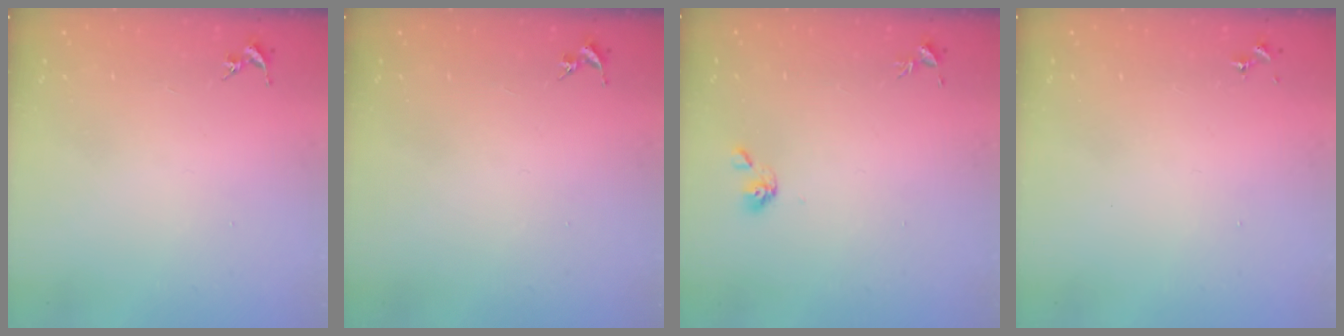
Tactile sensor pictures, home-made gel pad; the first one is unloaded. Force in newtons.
{"total": 0.0}
{"total": 4.7, "press": 4.5, "slide": 1.3}
{"total": 0.0}